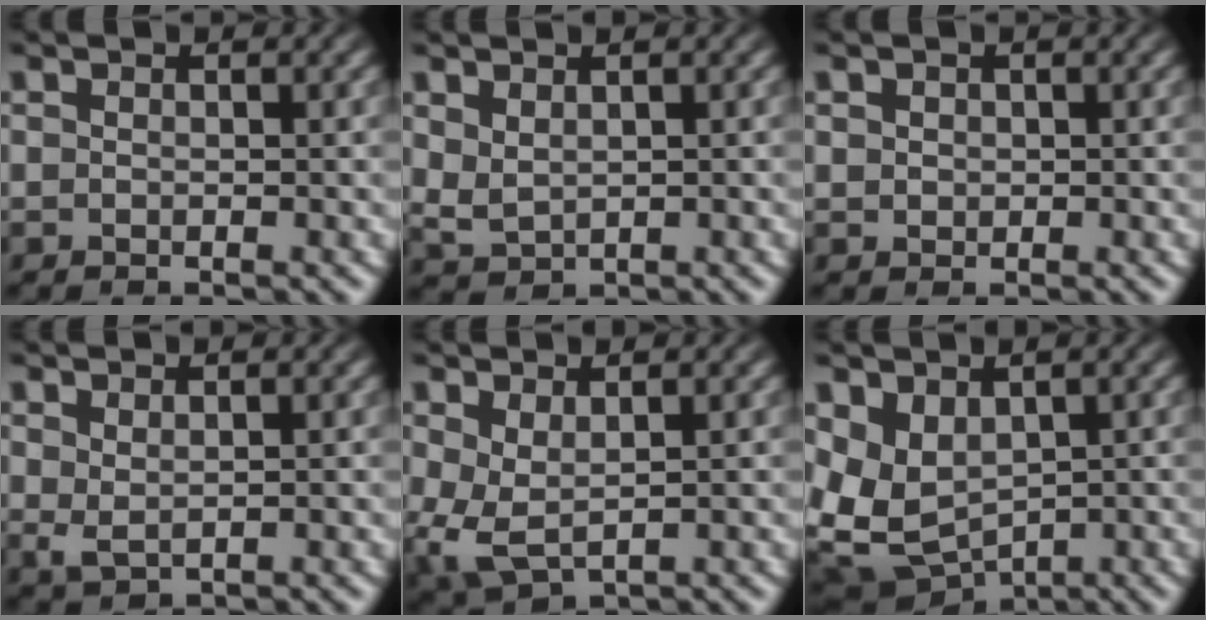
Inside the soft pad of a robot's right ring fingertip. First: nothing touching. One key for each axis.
{"total": 1.9, "fx": 1.0, "fy": 1.4, "fz": 0.7, "tx": -0.029, "ty": -0.015, "tz": 0.037}
{"total": 1.0, "fx": 0.5, "fy": 0.8, "fz": 0.1, "tx": -0.007, "ty": -0.006, "tz": 0.016}
{"total": 0.9, "fx": 0.6, "fy": 0.1, "fz": 0.6, "tx": -0.015, "ty": -0.014, "tz": 0.027}
{"total": 4.1, "fx": -0.3, "fy": 3.4, "fz": 2.3, "tx": -0.083, "ty": -0.039, "tz": 0.018}
{"total": 10.3, "fx": -1.1, "fy": 8.8, "fz": 5.3, "tx": -0.152, "ty": -0.050, "tz": 0.002}